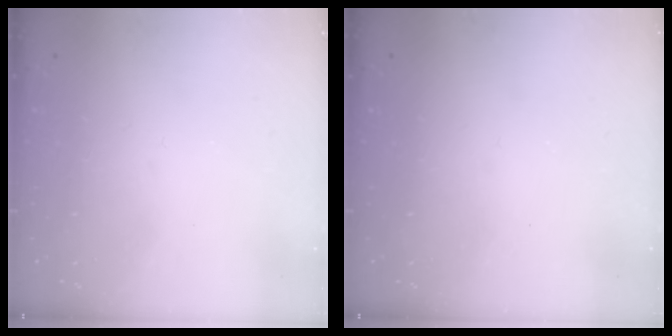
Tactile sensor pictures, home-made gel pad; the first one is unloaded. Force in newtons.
{"total": 0.0}